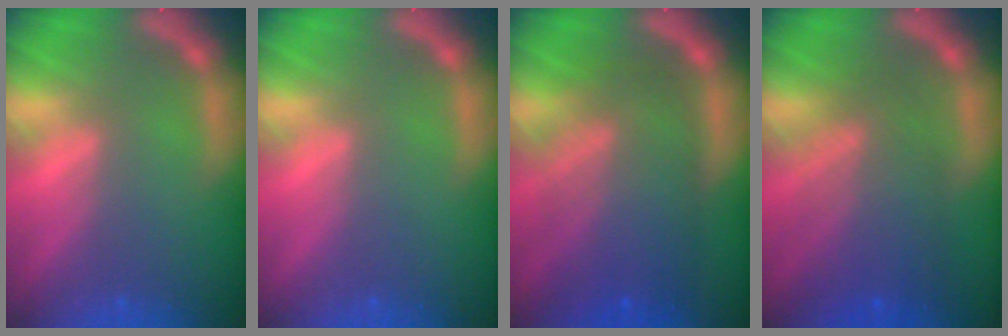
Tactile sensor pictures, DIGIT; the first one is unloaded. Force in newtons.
{"total": 0.0}
{"total": 9.5}
{"total": 7.0}